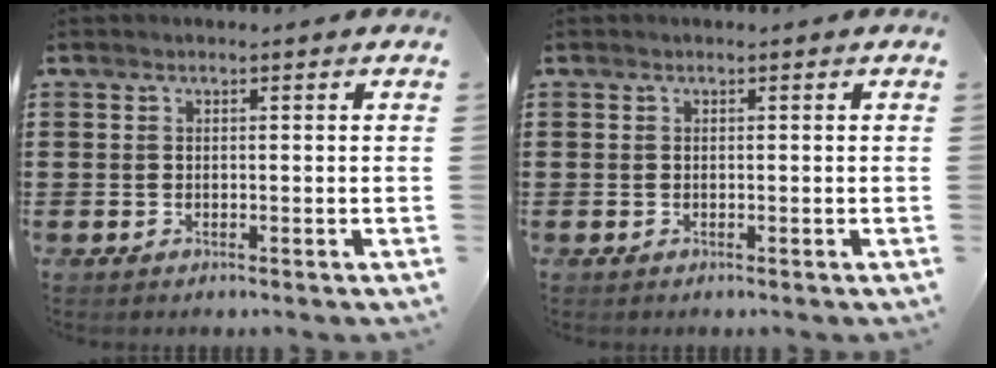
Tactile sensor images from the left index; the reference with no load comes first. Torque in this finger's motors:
{"motor_torque": [0.00, 0.00, 0.00, 0.00]}